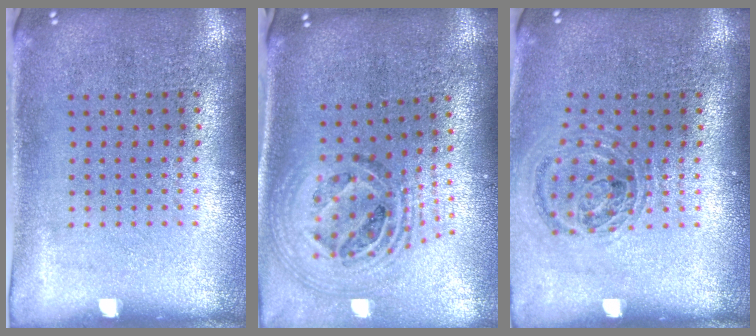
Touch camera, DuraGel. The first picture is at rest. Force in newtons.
{"total": 1.9, "press": 1.6, "slide": 1.1}
{"total": 1.0, "press": 1.0, "slide": 0.2}